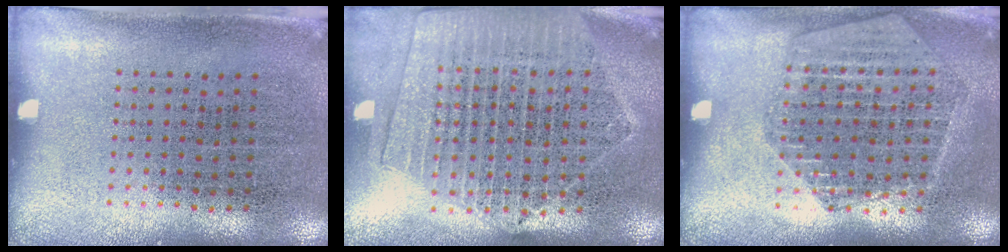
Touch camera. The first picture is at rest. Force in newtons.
{"total": 2.0, "press": 1.8, "slide": 0.9}
{"total": 1.7, "press": 1.6, "slide": 0.3}